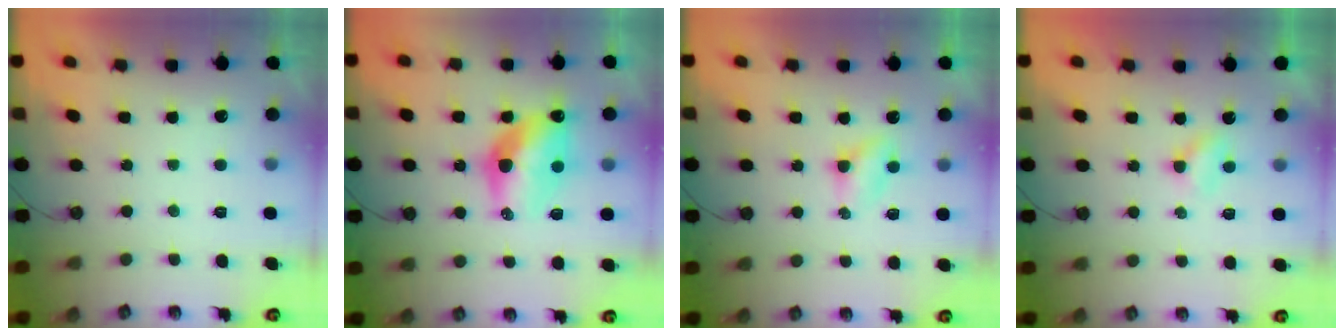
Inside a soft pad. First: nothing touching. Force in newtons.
{"total": 11.5, "press": 11.5, "slide": 0.7}
{"total": 2.9, "press": 2.9, "slide": 0.3}
{"total": 2.4, "press": 2.4, "slide": 0.6}